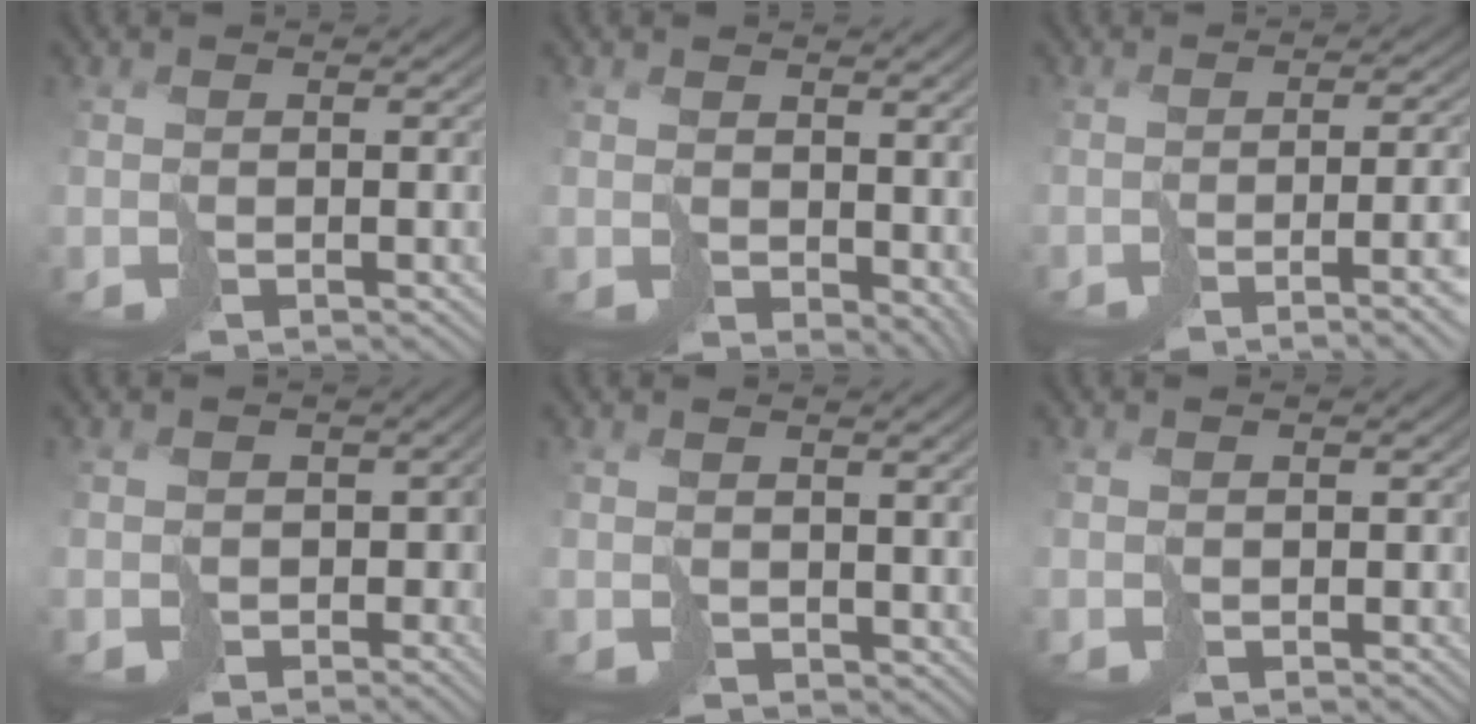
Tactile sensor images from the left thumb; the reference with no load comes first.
{"total": 5.1, "force": [1.4, 3.7, 3.3], "torque": [-0.071, -0.019, 0.035]}
{"total": 9.2, "force": [-3.1, 2.6, 8.3], "torque": [-0.094, -0.009, -0.045]}
{"total": 4.1, "force": [-1.4, 3.5, 1.6], "torque": [-0.032, -0.005, -0.030]}
{"total": 2.1, "force": [1.2, 1.5, 0.8], "torque": [-0.025, -0.002, 0.021]}
{"total": 1.2, "force": [-0.4, 1.2, 0.1], "torque": [-0.006, -0.004, -0.014]}